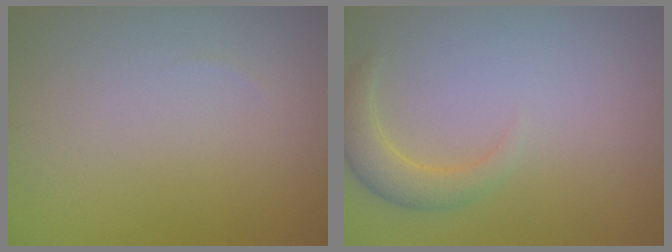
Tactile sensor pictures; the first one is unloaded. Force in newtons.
{"total": 2.4, "press": 2.4, "slide": 0.1}